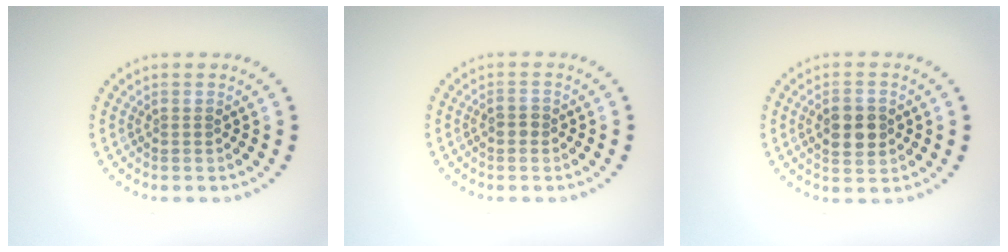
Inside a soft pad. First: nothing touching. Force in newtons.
{"total": 1.2, "press": 1.1, "slide": 0.2}
{"total": 3.6, "press": 3.6, "slide": 0.1}